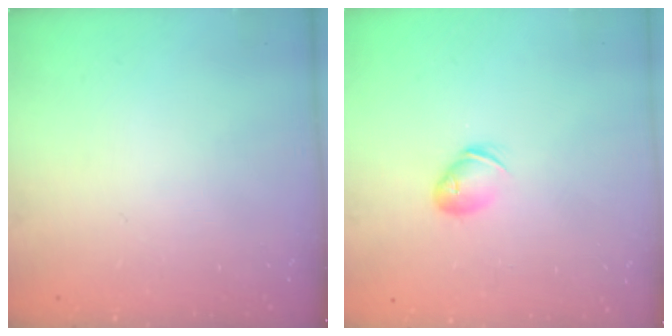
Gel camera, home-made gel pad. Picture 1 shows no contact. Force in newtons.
{"total": 7.4, "press": 7.3, "slide": 1.0}